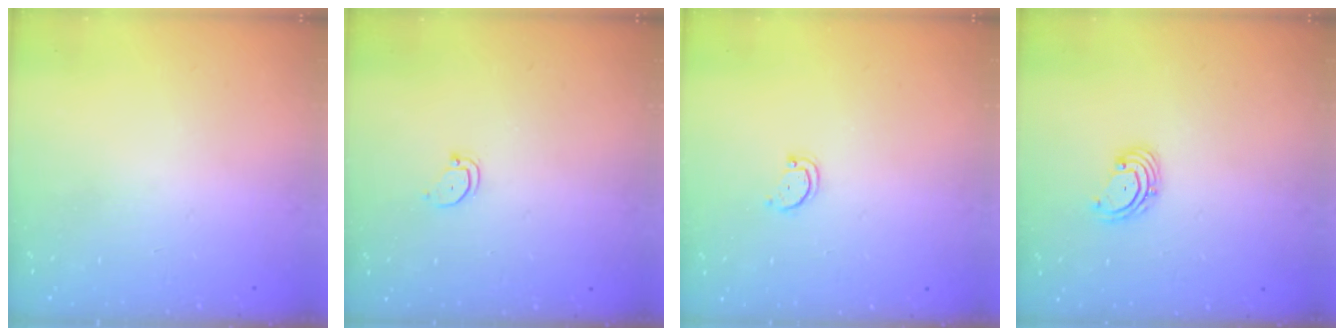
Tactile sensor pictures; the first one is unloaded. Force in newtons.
{"total": 2.4, "press": 2.4, "slide": 0.2}
{"total": 2.9, "press": 2.9, "slide": 0.4}
{"total": 2.7, "press": 2.7, "slide": 0.6}